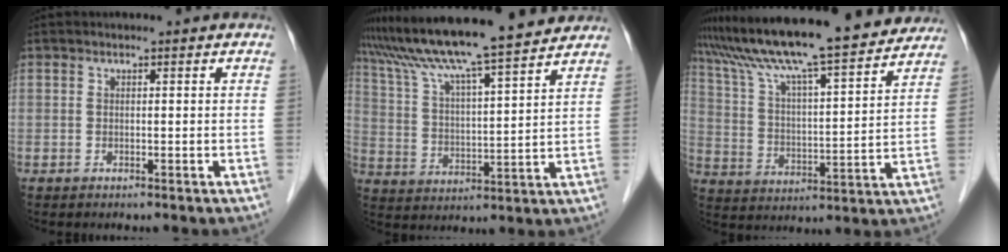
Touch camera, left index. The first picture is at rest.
{"total": 18.9, "force": [16.5, 0.2, 9.1], "torque": [-0.163, 0.020, 0.266]}
{"total": 23.4, "force": [20.6, 1.7, 11.0], "torque": [-0.190, 0.006, 0.311]}